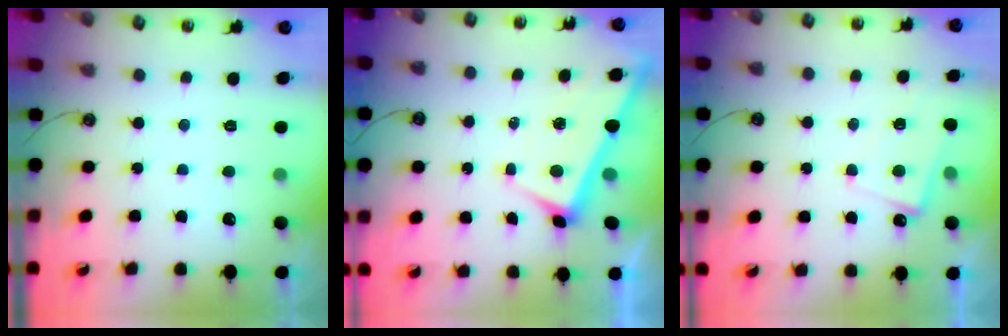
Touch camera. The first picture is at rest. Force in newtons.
{"total": 3.0, "press": 3.0, "slide": 0.2}
{"total": 4.3, "press": 4.3, "slide": 0.3}